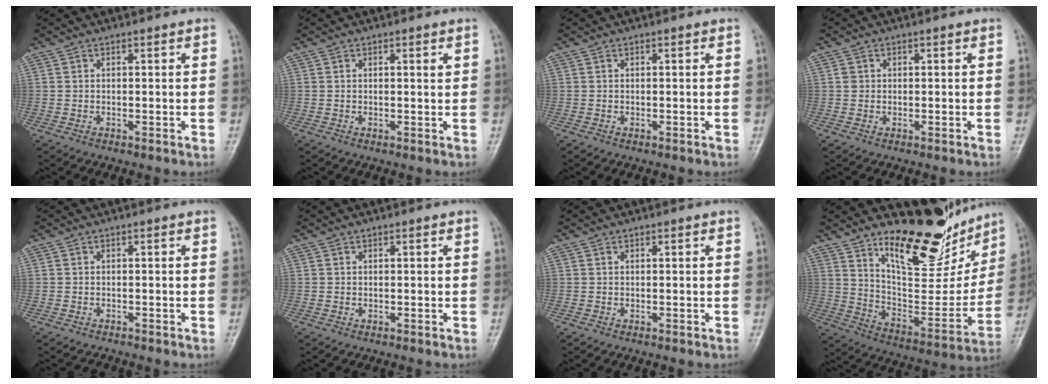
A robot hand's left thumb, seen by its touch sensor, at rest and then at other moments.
{"total": 0.9, "force": [0.4, 0.2, 0.8], "torque": [-0.013, -0.001, 0.005]}
{"total": 0.0}
{"total": 1.2, "force": [0.1, 1.1, 0.3], "torque": [0.001, 0.002, 0.002]}
{"total": 0.9, "force": [-0.8, 0.2, -0.2], "torque": [-0.002, 0.001, -0.015]}
{"total": 0.0}
{"total": 0.0}
{"total": 20.8, "force": [15.5, 8.2, 11.2], "torque": [-0.101, -0.106, 0.250]}